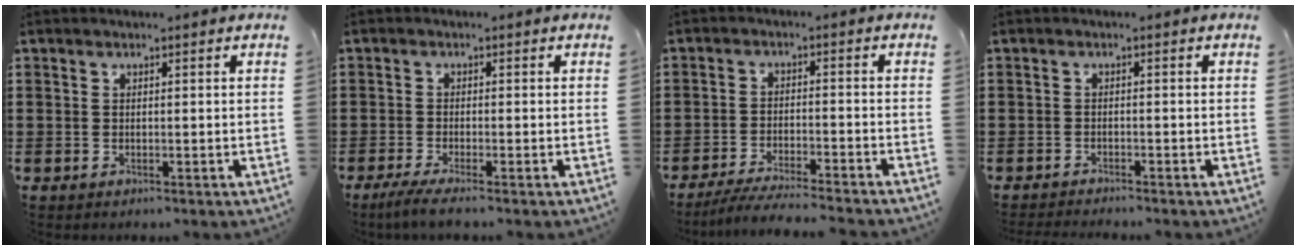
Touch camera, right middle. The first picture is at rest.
{"total": 2.0, "force": [-1.5, -0.1, 1.4], "torque": [-0.039, -0.007, -0.032]}
{"total": 4.6, "force": [-4.3, -0.1, 1.6], "torque": [-0.033, -0.009, -0.085]}
{"total": 1.2, "force": [-1.2, -0.1, 0.1], "torque": [-0.005, -0.001, -0.023]}